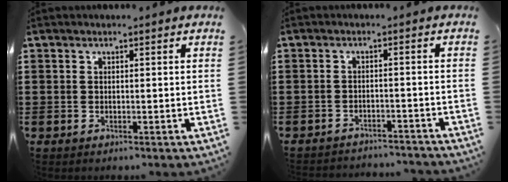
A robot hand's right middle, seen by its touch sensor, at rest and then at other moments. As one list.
[{"total": 2.5, "force": [-2.5, 0.1, 0.0], "torque": [-0.006, 0.000, -0.053]}]